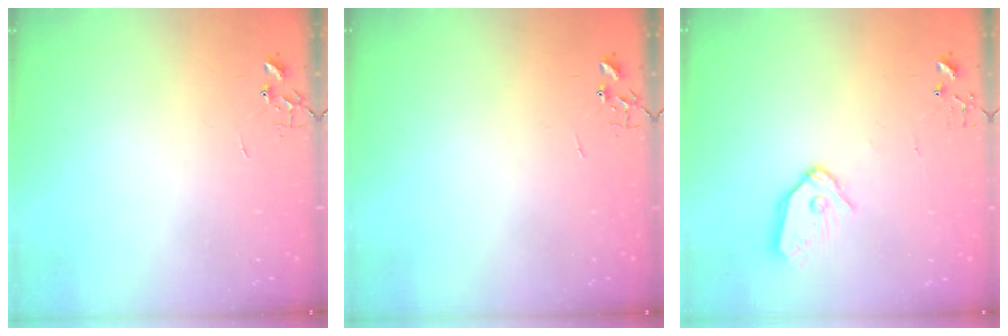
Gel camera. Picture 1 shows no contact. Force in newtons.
{"total": 0.0}
{"total": 9.9, "press": 9.8, "slide": 1.2}